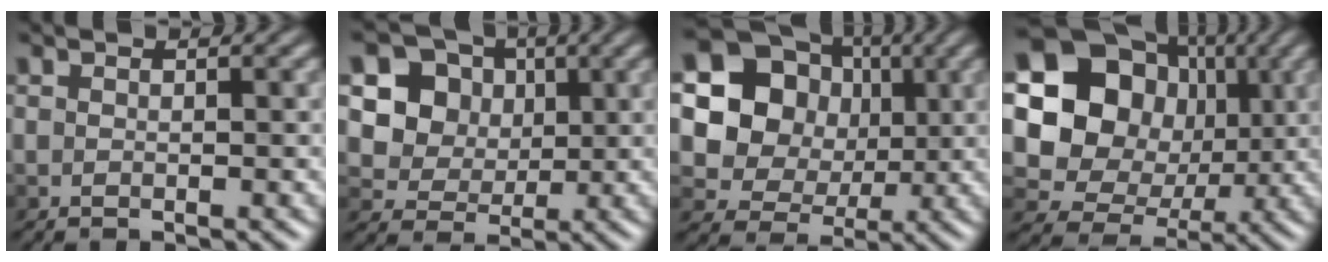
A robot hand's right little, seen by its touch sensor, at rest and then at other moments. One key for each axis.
{"total": 6.8, "fx": 2.0, "fy": 5.8, "fz": 2.9, "tx": -0.069, "ty": 0.001, "tz": 0.032}
{"total": 12.5, "fx": 3.0, "fy": 11.0, "fz": 5.3, "tx": -0.131, "ty": 0.022, "tz": 0.061}
{"total": 14.5, "fx": 2.8, "fy": 12.4, "fz": 7.0, "tx": -0.151, "ty": 0.026, "tz": 0.047}